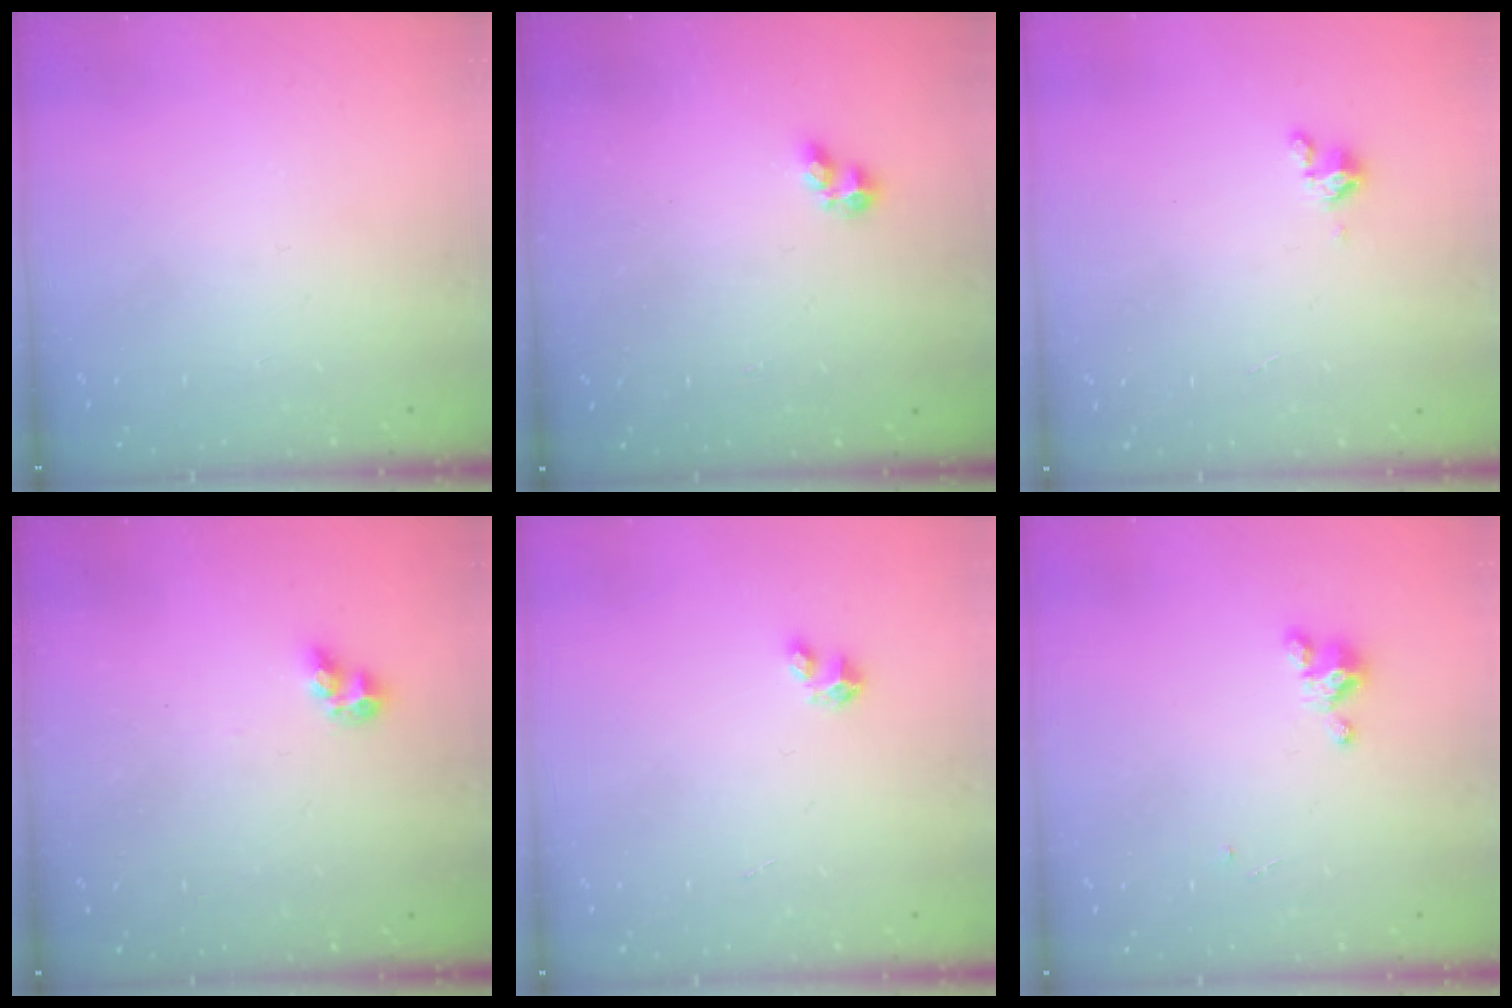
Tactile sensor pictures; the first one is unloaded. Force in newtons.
{"total": 1.8, "press": 1.7, "slide": 0.5}
{"total": 1.8, "press": 1.7, "slide": 0.4}
{"total": 5.0, "press": 5.0, "slide": 0.1}
{"total": 2.8, "press": 2.8, "slide": 0.1}
{"total": 2.7, "press": 2.7, "slide": 0.3}